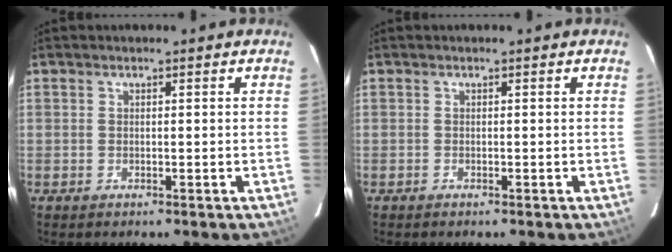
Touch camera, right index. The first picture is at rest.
{"total": 0.0}